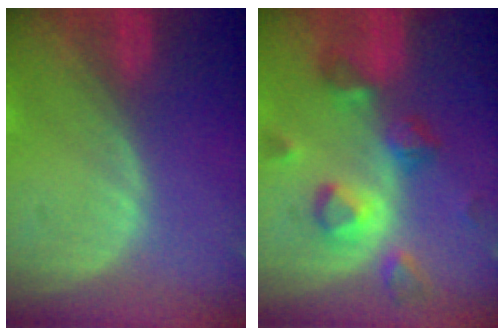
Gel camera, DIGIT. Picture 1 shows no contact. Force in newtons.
{"total": 7.7, "press": 7.5, "slide": 1.8}